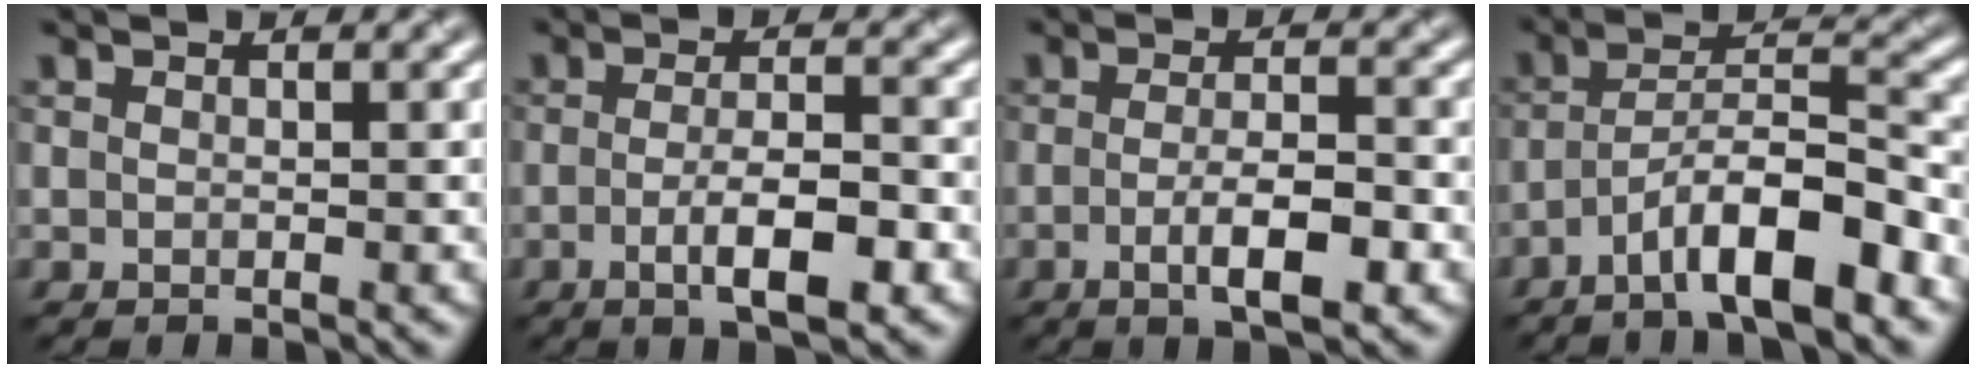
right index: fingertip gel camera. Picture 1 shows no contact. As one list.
[{"total": 4.5, "force": [-1.6, 0.9, 4.1], "torque": [-0.075, 0.000, -0.026]}, {"total": 4.1, "force": [-1.5, 0.8, 3.7], "torque": [-0.069, 0.001, -0.025]}, {"total": 7.5, "force": [-4.5, 1.3, 5.9], "torque": [-0.099, 0.020, -0.079]}]